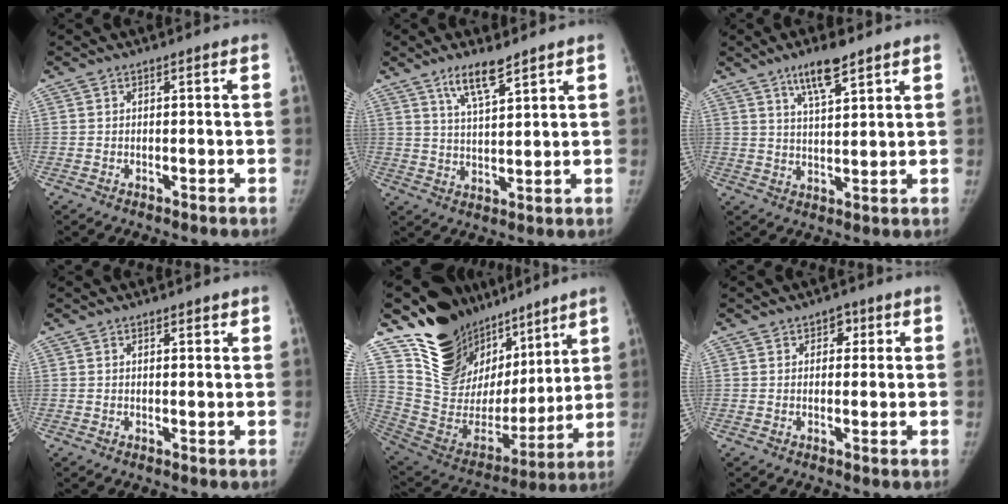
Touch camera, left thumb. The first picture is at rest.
{"total": 7.0, "force": [4.9, 1.6, 4.7], "torque": [-0.078, -0.030, 0.093]}
{"total": 7.6, "force": [5.1, 1.9, 5.3], "torque": [-0.085, -0.028, 0.092]}
{"total": 1.3, "force": [1.0, 0.5, 0.6], "torque": [-0.005, -0.006, 0.014]}
{"total": 26.8, "force": [18.9, 15.3, 11.2], "torque": [-0.143, -0.076, 0.327]}
{"total": 2.5, "force": [1.0, 2.0, 1.2], "torque": [0.006, 0.000, 0.007]}